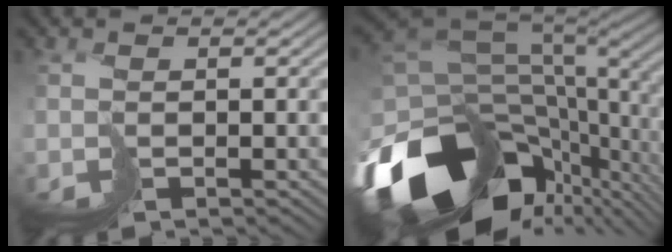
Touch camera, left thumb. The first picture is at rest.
{"total": 16.3, "force": [-4.7, 9.9, 12.1], "torque": [-0.275, -0.039, -0.046]}